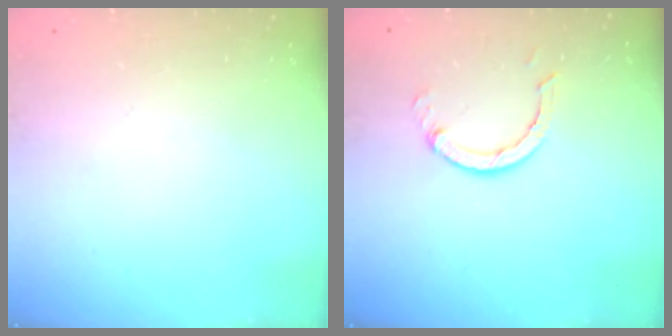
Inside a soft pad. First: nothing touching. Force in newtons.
{"total": 3.7, "press": 3.7, "slide": 0.1}